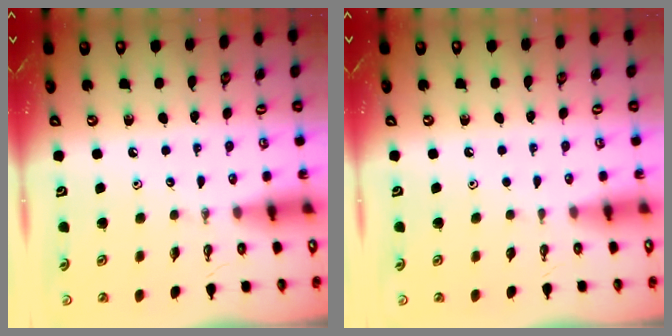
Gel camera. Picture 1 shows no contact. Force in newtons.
{"total": 0.0}